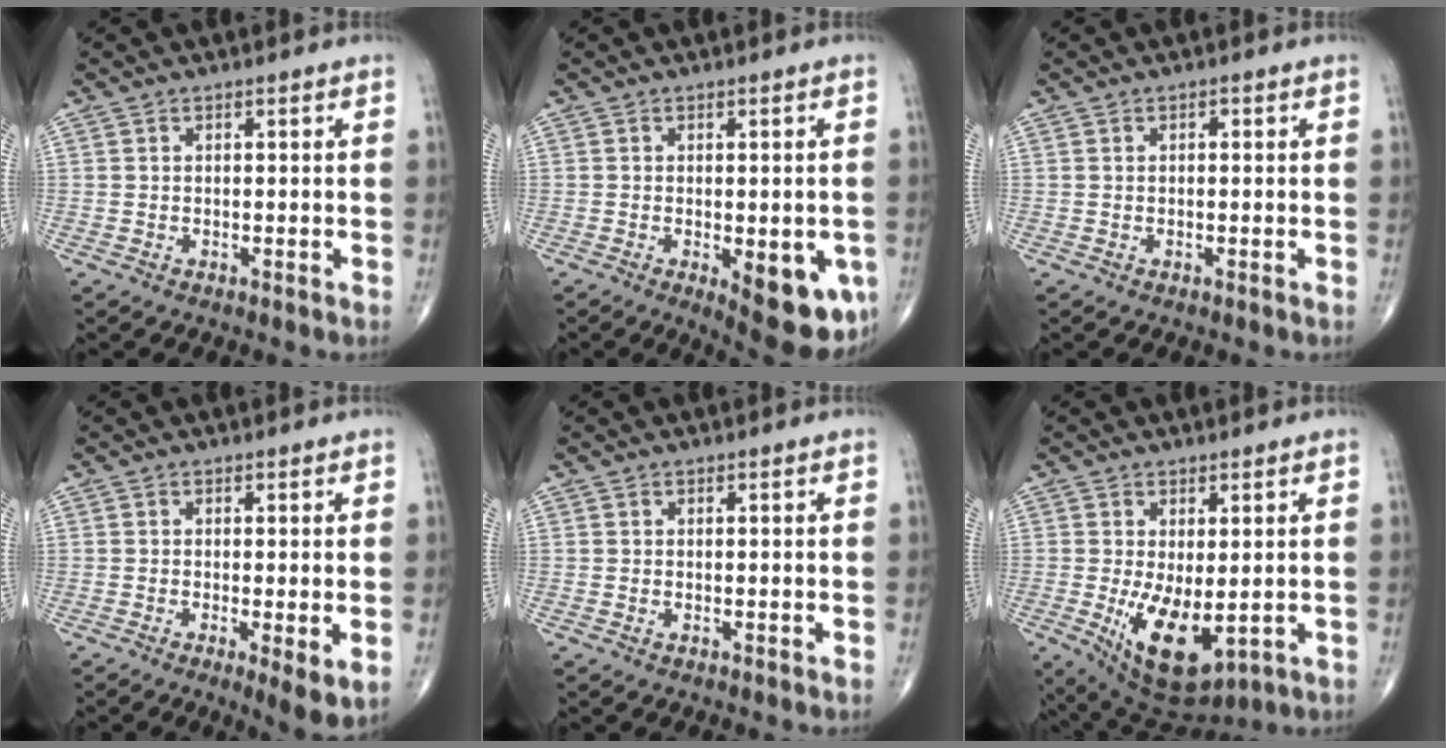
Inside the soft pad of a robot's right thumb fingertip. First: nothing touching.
{"total": 11.8, "force": [-3.8, 4.7, 10.2], "torque": [-0.106, -0.009, -0.038]}
{"total": 0.6, "force": [0.1, 0.4, 0.4], "torque": [-0.008, 0.002, 0.002]}
{"total": 5.0, "force": [-1.1, 1.1, 4.8], "torque": [-0.080, -0.017, -0.021]}
{"total": 0.0}
{"total": 11.2, "force": [-2.0, 5.3, 9.7], "torque": [-0.156, -0.024, -0.011]}